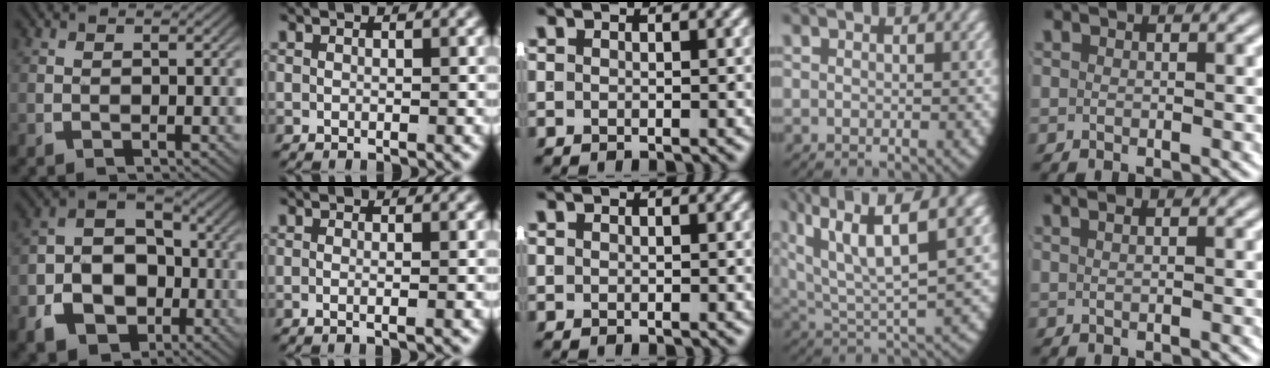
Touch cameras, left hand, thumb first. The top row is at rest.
{"thumb": {"total": 13.0, "force": [-2.1, 10.5, 7.4], "torque": [-0.139, -0.030, -0.032]}, "index": {"total": 1.0, "force": [-0.6, -0.3, 0.7], "torque": [-0.021, -0.008, -0.007]}, "ring": {"total": 8.7, "force": [3.2, 4.3, 6.8], "torque": [-0.139, -0.014, 0.067]}, "little": {"total": 1.7, "force": [1.0, 0.3, 1.4], "torque": [-0.011, 0.011, 0.013]}}